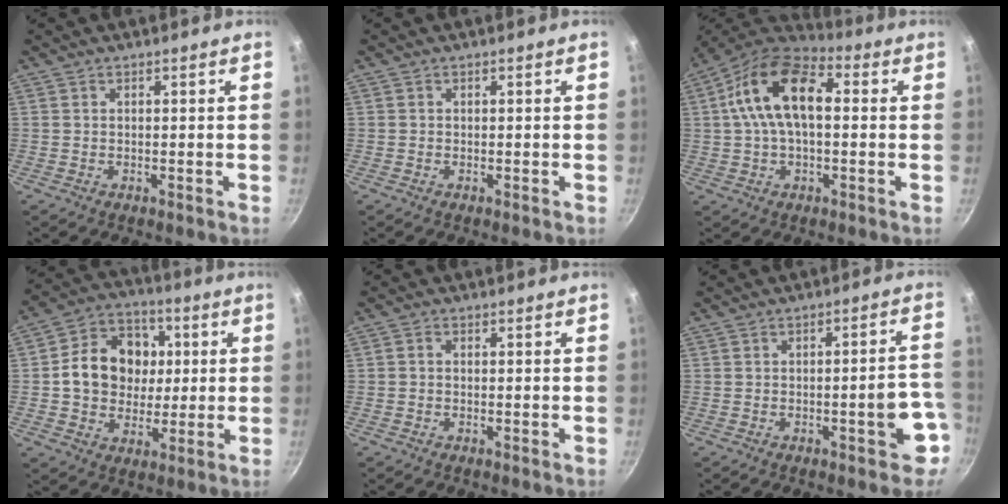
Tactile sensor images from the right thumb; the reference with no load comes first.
{"total": 0.0}
{"total": 15.6, "force": [2.2, 8.8, 12.7], "torque": [-0.212, 0.033, 0.016]}
{"total": 15.3, "force": [1.5, 12.6, 8.5], "torque": [-0.109, 0.019, 0.018]}
{"total": 0.9, "force": [-0.3, 0.7, 0.5], "torque": [-0.009, 0.005, -0.006]}
{"total": 8.1, "force": [-3.0, 2.9, 6.9], "torque": [-0.055, 0.040, -0.033]}